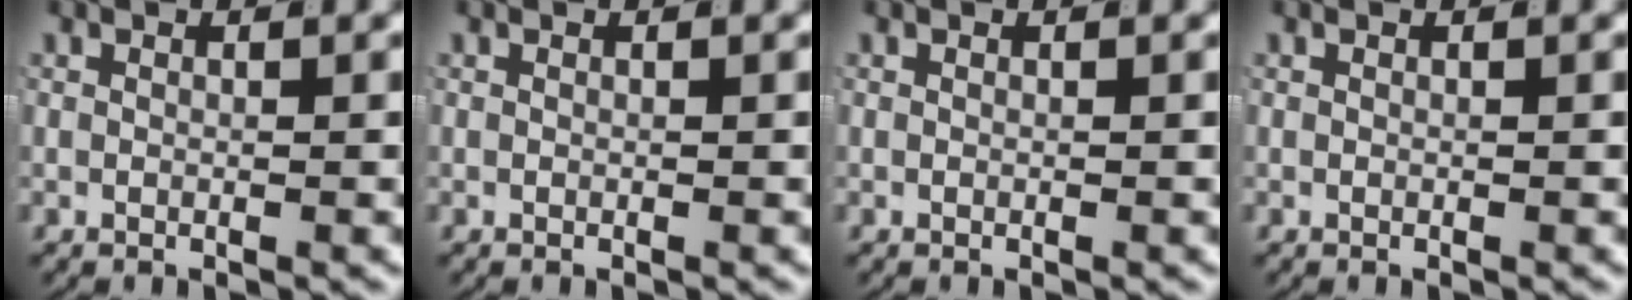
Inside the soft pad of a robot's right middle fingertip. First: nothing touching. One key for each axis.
{"total": 0.0}
{"total": 0.0}
{"total": 0.0}